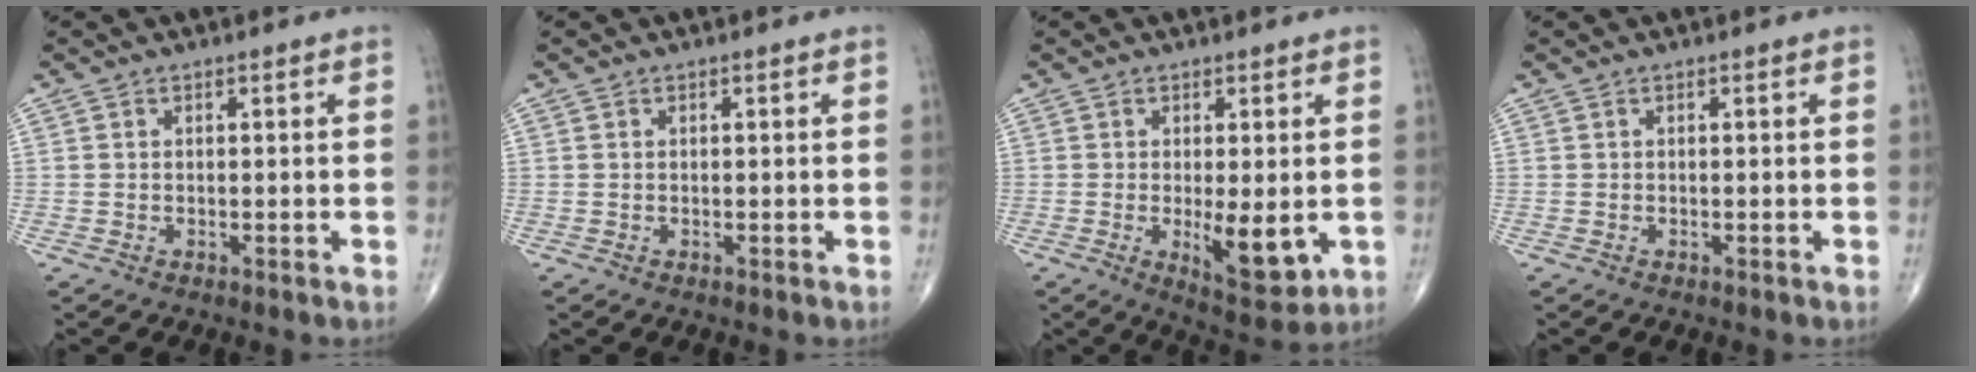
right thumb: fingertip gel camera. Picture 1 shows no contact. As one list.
[{"total": 0.0}, {"total": 8.3, "force": [-1.2, 3.1, 7.6], "torque": [-0.102, -0.022, -0.009]}, {"total": 0.0}]